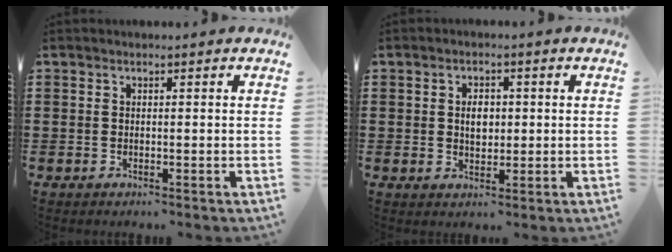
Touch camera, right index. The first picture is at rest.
{"total": 3.2, "force": [0.3, 2.1, 2.4], "torque": [-0.045, 0.006, 0.001]}